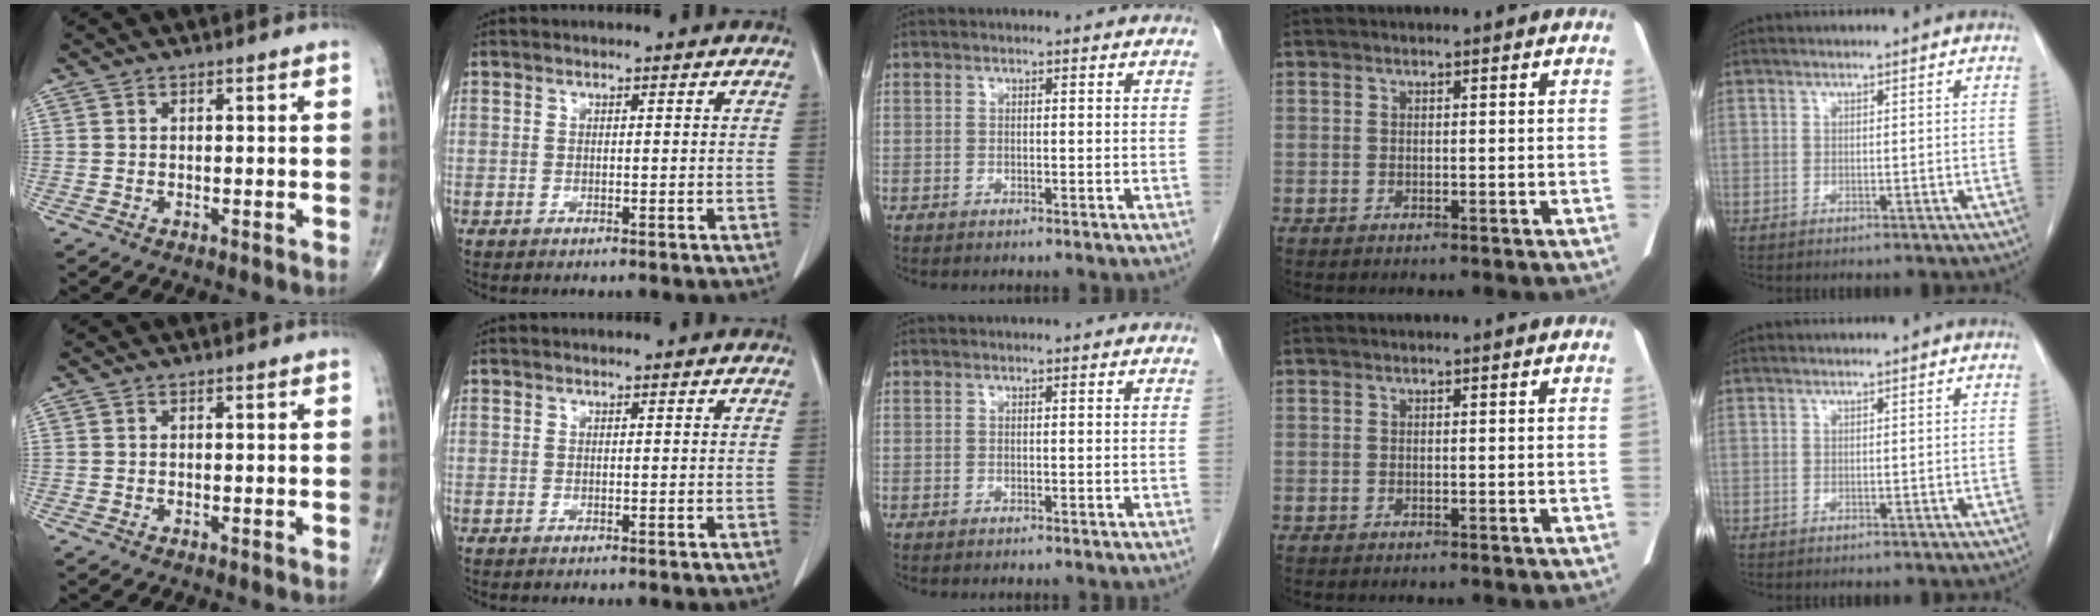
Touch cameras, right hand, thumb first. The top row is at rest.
{}